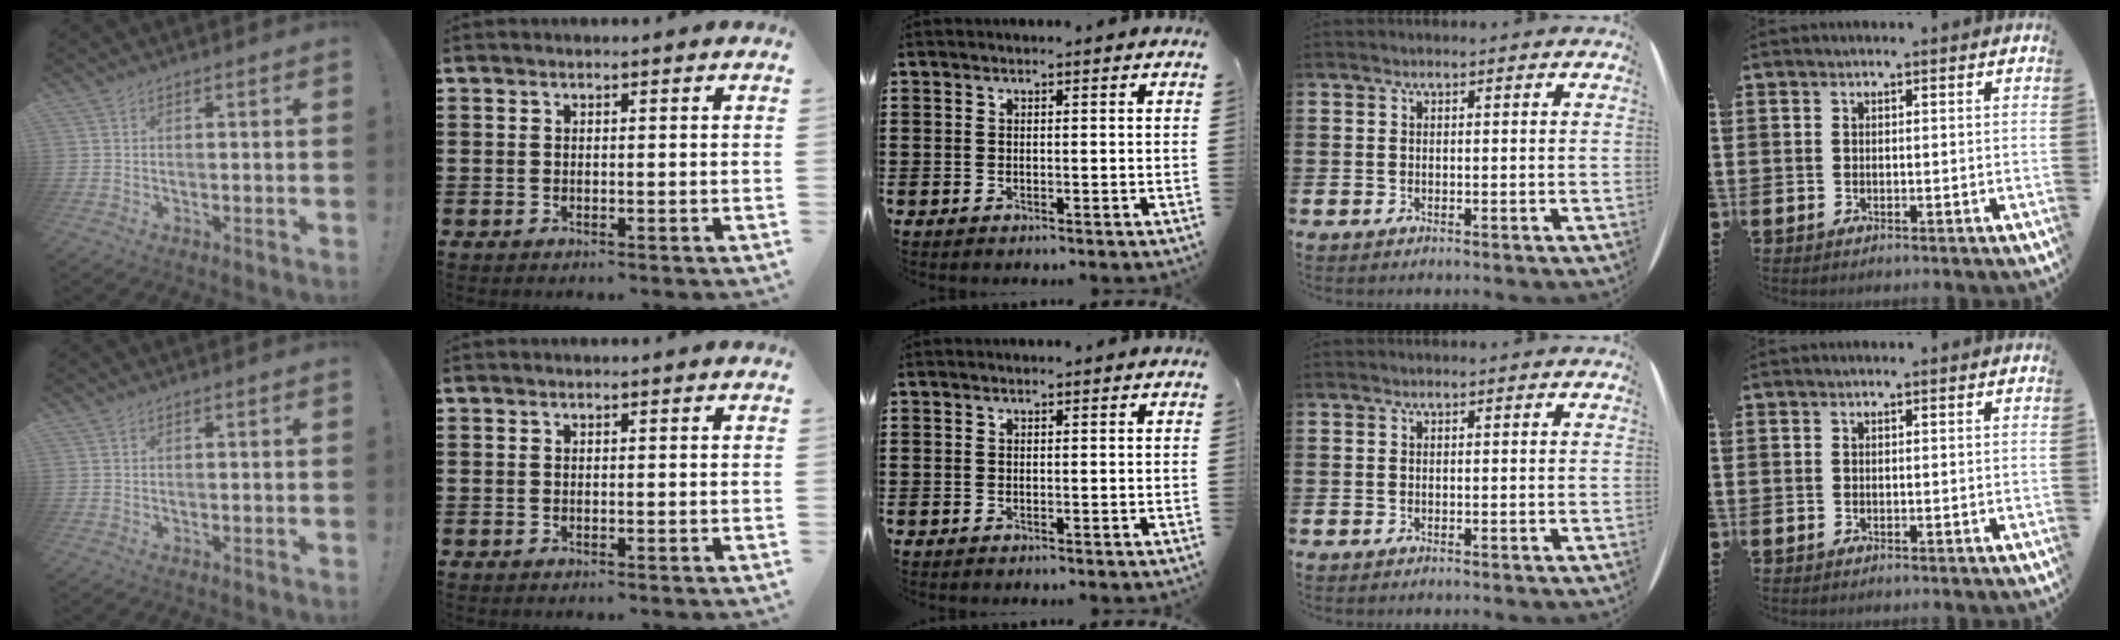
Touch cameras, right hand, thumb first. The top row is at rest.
{}